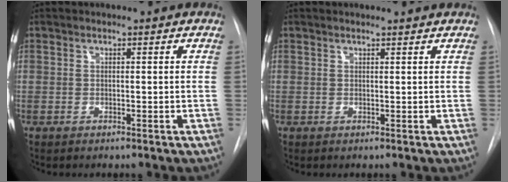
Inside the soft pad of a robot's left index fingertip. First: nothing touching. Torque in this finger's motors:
{"motor_torque": [0.46, -0.52, 0.04, 0.00]}